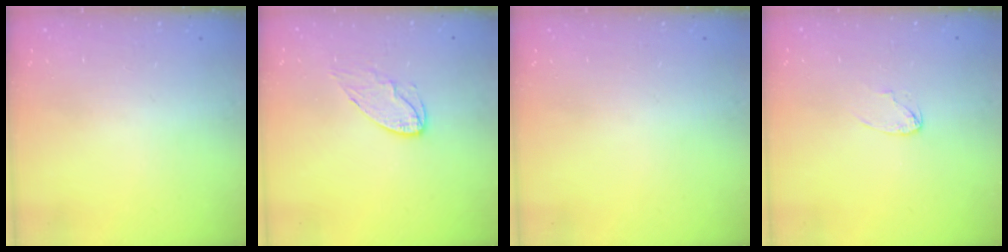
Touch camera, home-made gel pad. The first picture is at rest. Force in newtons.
{"total": 7.2, "press": 7.2, "slide": 0.1}
{"total": 0.0}
{"total": 2.5, "press": 2.5, "slide": 0.2}